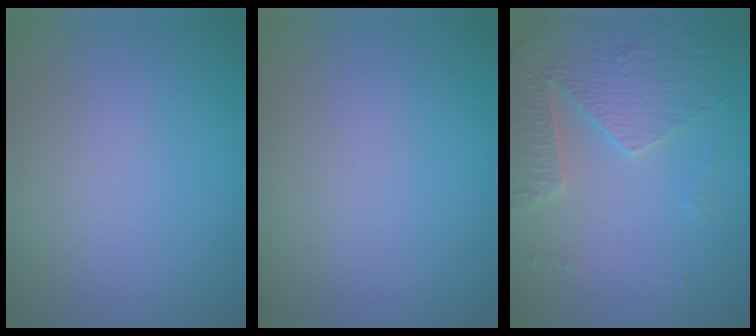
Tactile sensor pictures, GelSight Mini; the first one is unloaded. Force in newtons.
{"total": 0.0}
{"total": 3.7, "press": 3.6, "slide": 0.8}